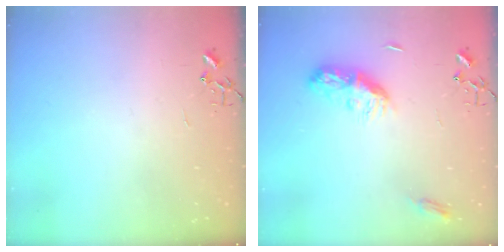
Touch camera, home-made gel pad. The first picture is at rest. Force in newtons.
{"total": 9.4, "press": 9.4, "slide": 0.1}